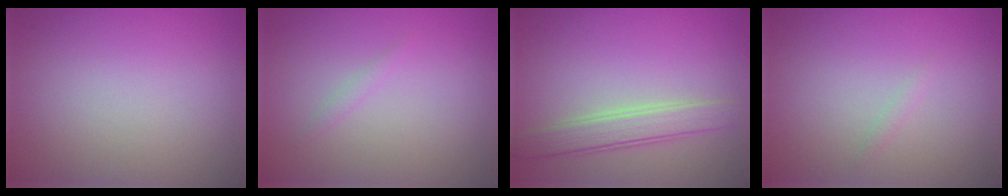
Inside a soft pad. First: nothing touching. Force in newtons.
{"total": 0.6, "press": 0.6, "slide": 0.0}
{"total": 2.9, "press": 2.9, "slide": 0.2}
{"total": 0.5, "press": 0.5, "slide": 0.0}